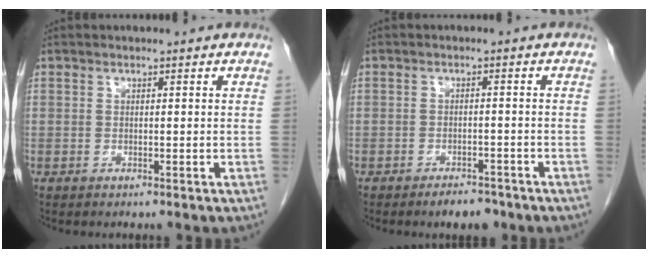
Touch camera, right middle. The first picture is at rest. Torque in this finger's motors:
{"motor_torque": [1.13, -0.92, 0.21, 0.13]}